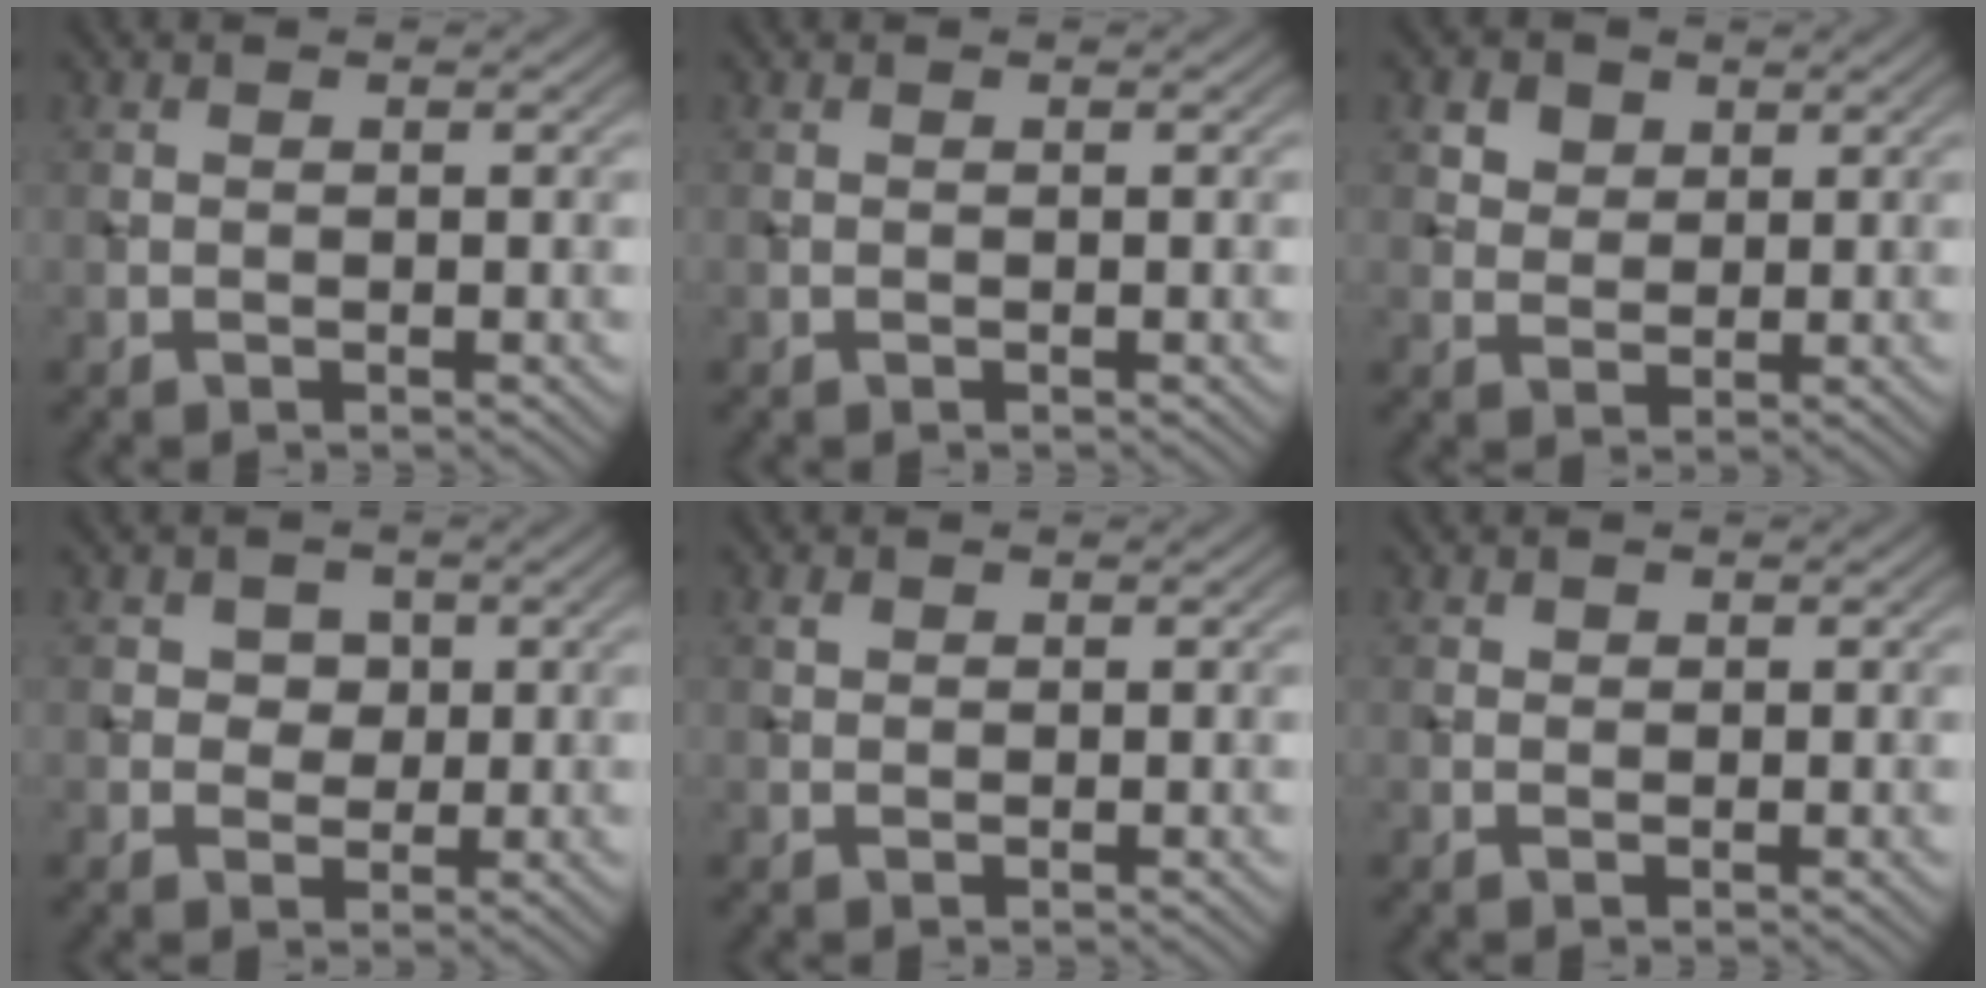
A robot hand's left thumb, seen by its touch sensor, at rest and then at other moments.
{"total": 0.0}
{"total": 3.8, "force": [2.2, 2.6, 1.6], "torque": [-0.043, -0.007, 0.048]}
{"total": 3.5, "force": [1.4, 2.9, 1.3], "torque": [-0.035, -0.011, 0.024]}
{"total": 0.9, "force": [0.5, 0.6, 0.4], "torque": [-0.008, -0.001, 0.010]}
{"total": 0.6, "force": [0.5, 0.4, 0.1], "torque": [-0.001, -0.002, 0.009]}